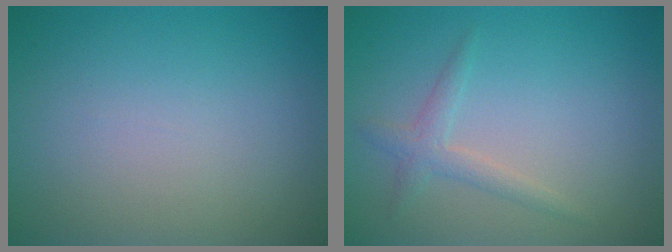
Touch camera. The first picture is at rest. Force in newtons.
{"total": 1.7, "press": 1.7, "slide": 0.1}